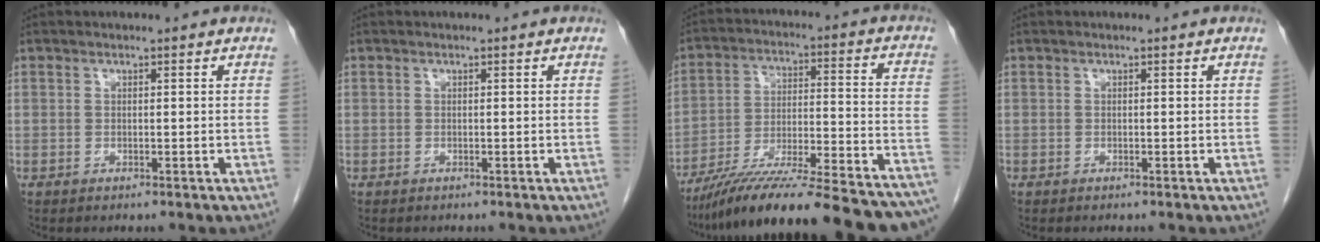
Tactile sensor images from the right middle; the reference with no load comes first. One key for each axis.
{"total": 0.0}
{"total": 28.5, "fx": -24.9, "fy": 1.5, "fz": 13.8, "tx": -0.153, "ty": -0.019, "tz": -0.366}
{"total": 0.0}